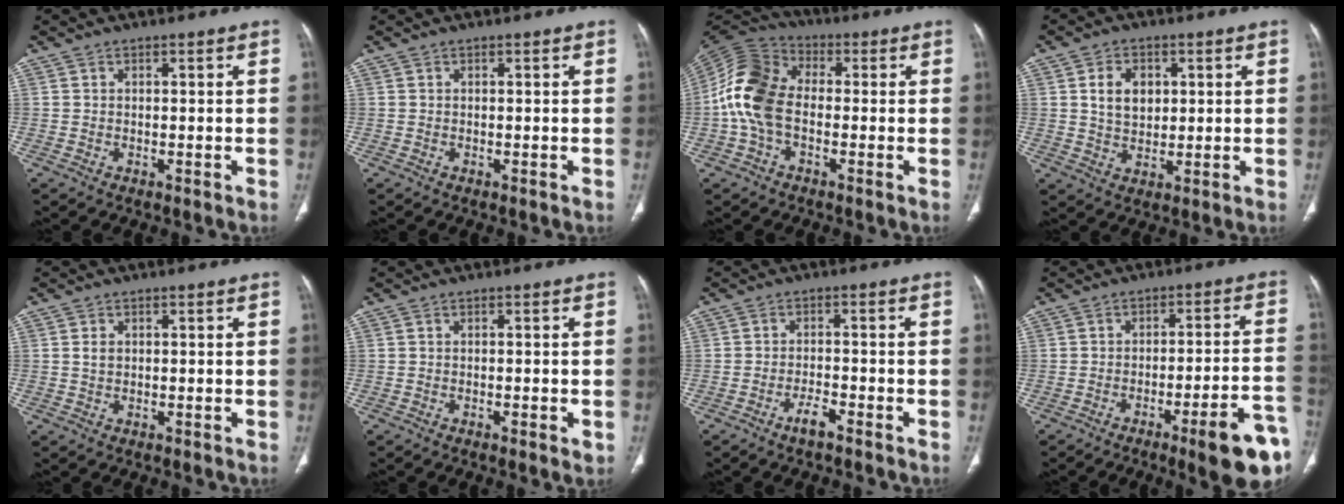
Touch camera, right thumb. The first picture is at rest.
{"total": 0.0}
{"total": 12.9, "force": [-1.2, 8.5, 9.6], "torque": [-0.196, 0.032, -0.035]}
{"total": 6.7, "force": [1.8, 4.8, 4.3], "torque": [-0.048, -0.011, 0.035]}
{"total": 1.4, "force": [0.4, 1.0, 0.9], "torque": [-0.011, 0.000, 0.010]}
{"total": 2.1, "force": [-0.8, 0.7, 1.9], "torque": [-0.024, -0.003, -0.009]}
{"total": 3.1, "force": [-2.3, 0.5, 2.0], "torque": [-0.042, 0.012, -0.044]}
{"total": 14.6, "force": [-7.3, 1.9, 12.5], "torque": [-0.122, 0.039, -0.092]}